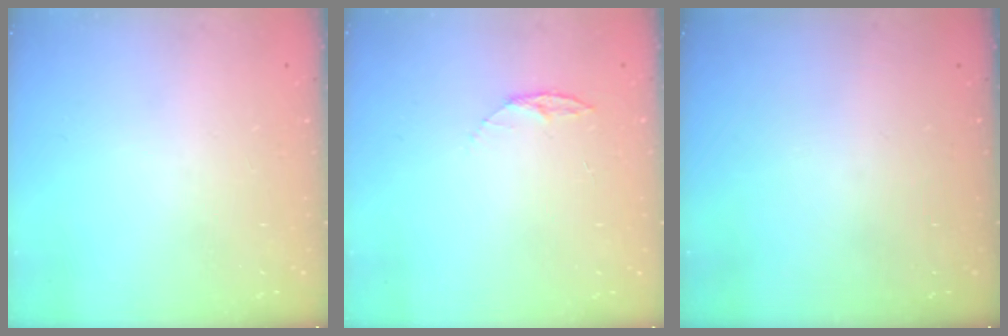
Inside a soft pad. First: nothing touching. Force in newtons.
{"total": 4.4, "press": 4.4, "slide": 0.5}
{"total": 0.0}